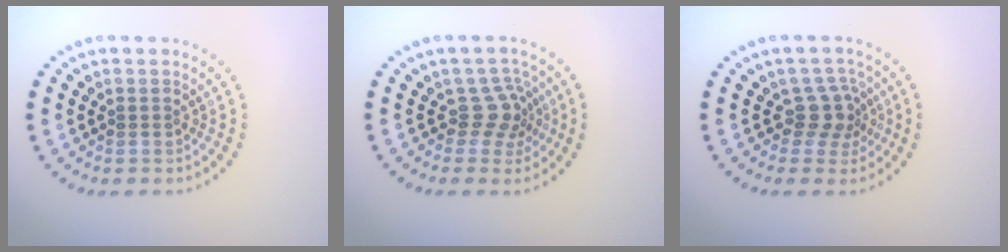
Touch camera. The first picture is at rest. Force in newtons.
{"total": 2.6, "press": 1.9, "slide": 1.7}
{"total": 2.6, "press": 2.0, "slide": 1.8}